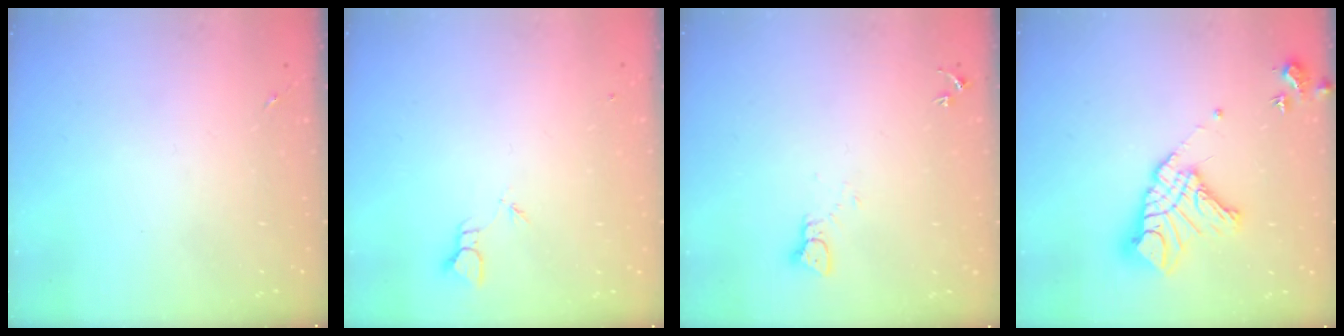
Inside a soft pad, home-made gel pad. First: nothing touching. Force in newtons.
{"total": 1.9, "press": 1.9, "slide": 0.1}
{"total": 2.4, "press": 2.4, "slide": 0.2}
{"total": 16.3, "press": 16.2, "slide": 2.0}